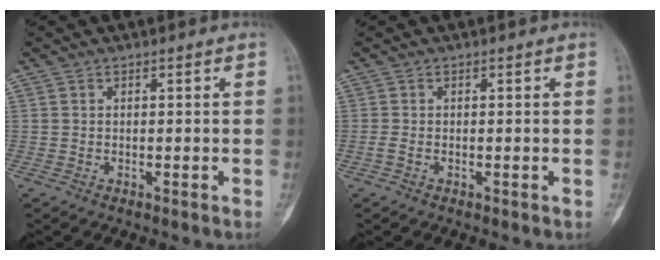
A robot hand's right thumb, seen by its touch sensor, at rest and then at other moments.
{"total": 1.1, "force": [-0.4, 0.6, 0.8], "torque": [-0.020, -0.001, -0.010]}